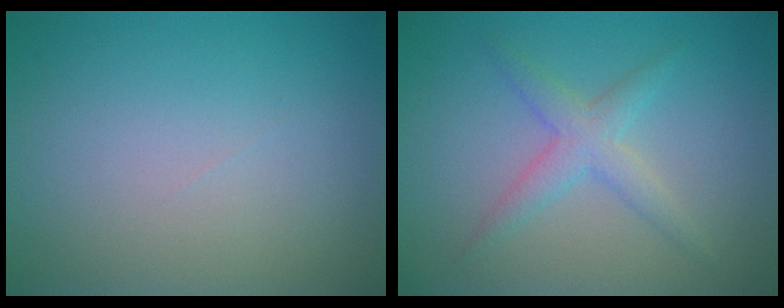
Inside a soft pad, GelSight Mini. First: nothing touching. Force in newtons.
{"total": 2.6, "press": 2.6, "slide": 0.1}